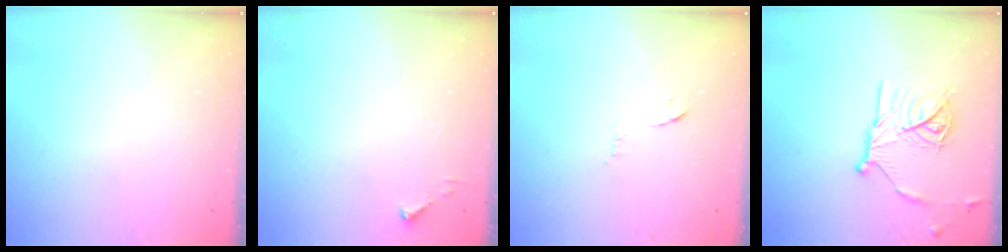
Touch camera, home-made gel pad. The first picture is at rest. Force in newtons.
{"total": 2.7, "press": 2.7, "slide": 0.3}
{"total": 8.1, "press": 8.0, "slide": 0.7}
{"total": 17.0, "press": 17.0, "slide": 1.0}